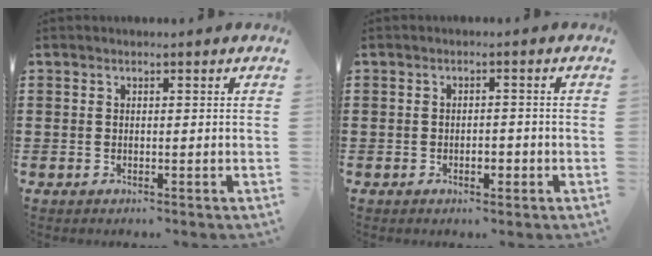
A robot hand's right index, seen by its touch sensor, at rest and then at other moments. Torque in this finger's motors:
{"motor_torque": [0.03, -0.03, 0.08, 0.01]}